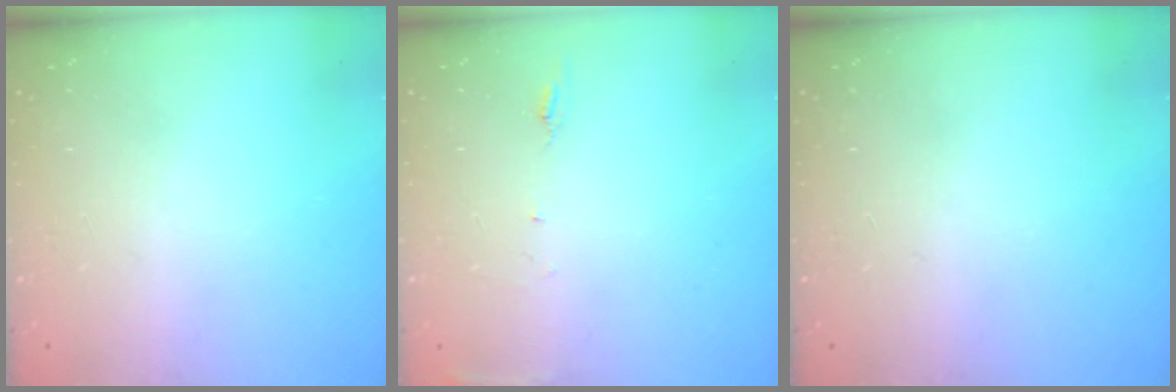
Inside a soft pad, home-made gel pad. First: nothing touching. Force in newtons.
{"total": 5.7, "press": 5.7, "slide": 0.6}
{"total": 0.0}